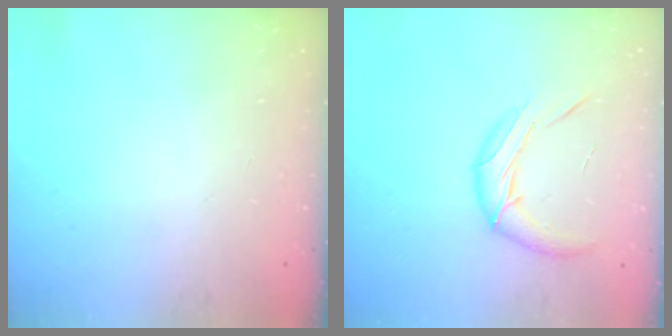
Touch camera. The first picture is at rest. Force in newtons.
{"total": 11.2, "press": 10.9, "slide": 2.4}